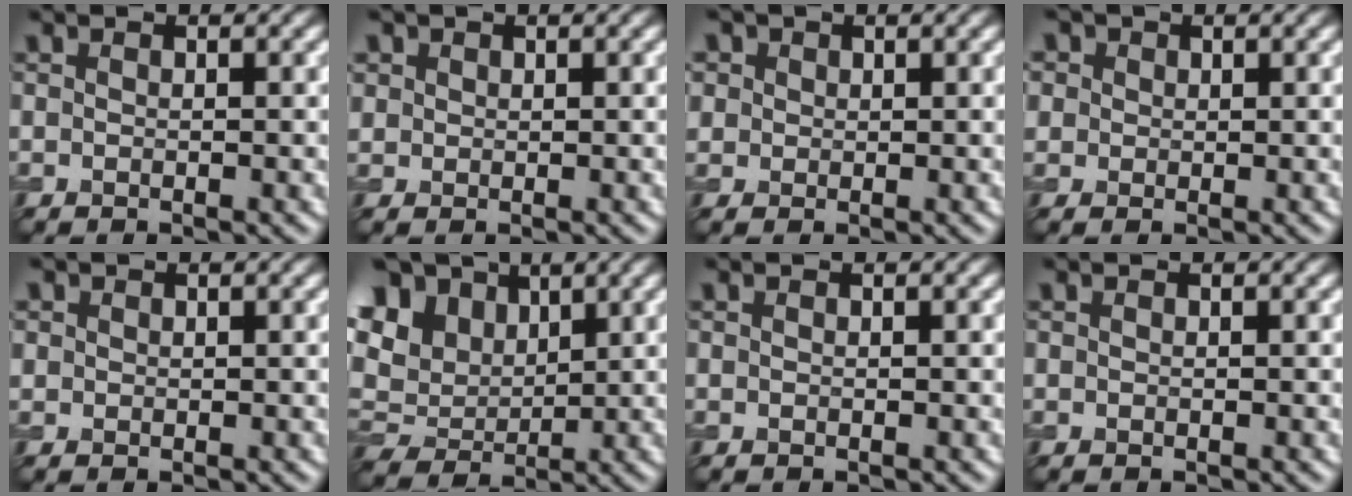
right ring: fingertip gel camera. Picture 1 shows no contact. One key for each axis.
{"total": 1.1, "fx": 0.4, "fy": 1.0, "fz": 0.1, "tx": 0.005, "ty": -0.003, "tz": 0.008}
{"total": 3.2, "fx": 1.6, "fy": 2.6, "fz": 1.1, "tx": -0.030, "ty": 0.010, "tz": 0.024}
{"total": 4.5, "fx": 2.2, "fy": 3.5, "fz": 1.8, "tx": -0.052, "ty": 0.015, "tz": 0.022}
{"total": 0.7, "fx": 0.2, "fy": 0.7, "fz": 0.0, "tx": 0.005, "ty": -0.001, "tz": 0.003}
{"total": 13.8, "fx": 5.6, "fy": 10.1, "fz": 7.5, "tx": -0.170, "ty": 0.038, "tz": 0.079}
{"total": 0.0}
{"total": 0.0}